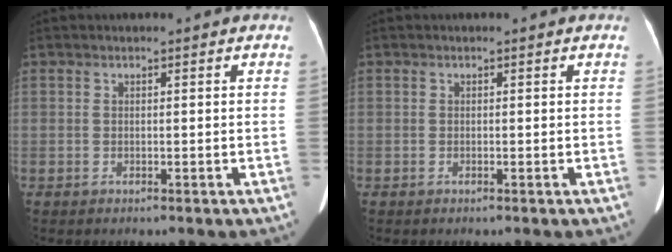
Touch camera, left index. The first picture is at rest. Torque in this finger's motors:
{"motor_torque": [0.01, 0.03, 0.02, 0.01]}